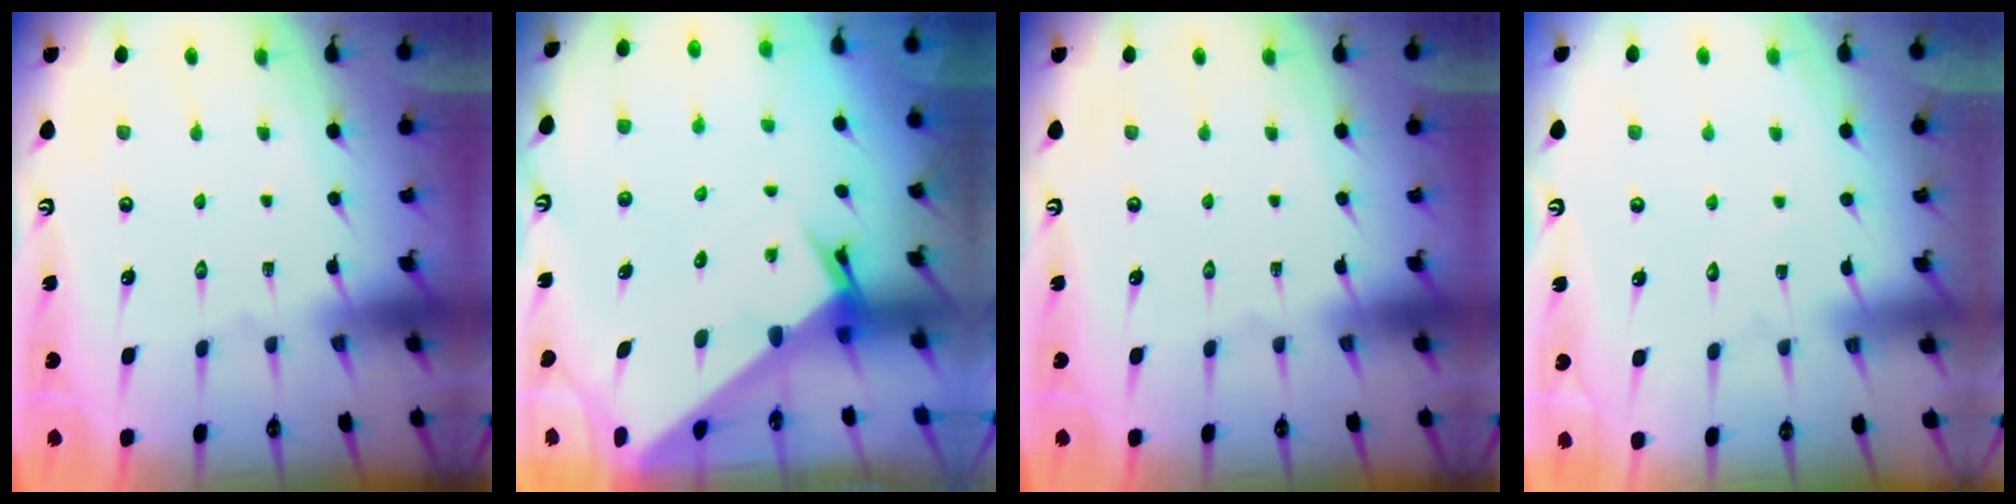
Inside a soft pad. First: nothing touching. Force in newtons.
{"total": 4.0, "press": 4.0, "slide": 0.2}
{"total": 0.0}
{"total": 2.6, "press": 2.5, "slide": 0.3}